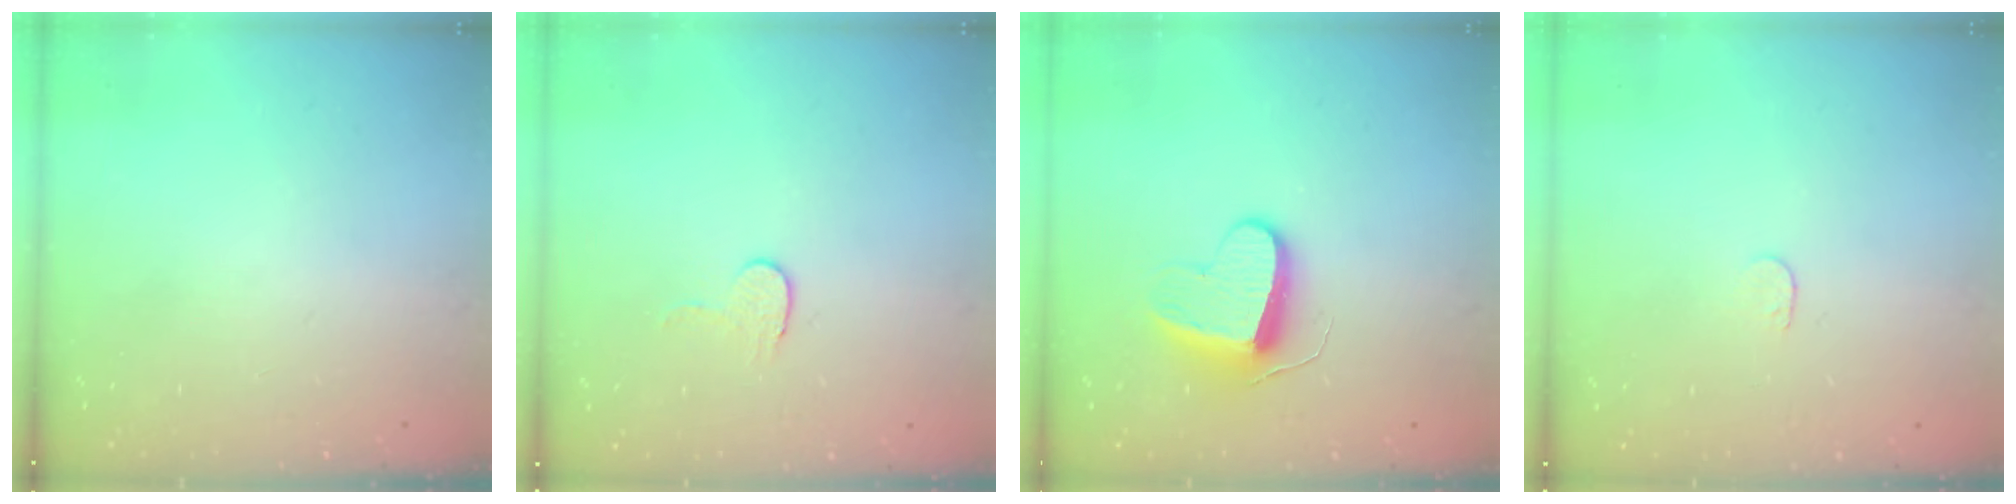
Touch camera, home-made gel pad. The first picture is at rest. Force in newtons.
{"total": 6.2, "press": 6.2, "slide": 0.5}
{"total": 9.3, "press": 9.3, "slide": 0.1}
{"total": 3.3, "press": 3.3, "slide": 0.3}